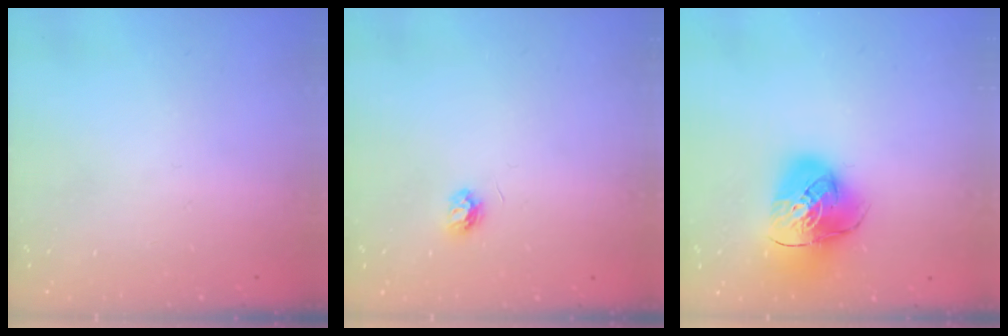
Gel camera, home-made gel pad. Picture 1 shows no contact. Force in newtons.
{"total": 3.8, "press": 3.8, "slide": 0.5}
{"total": 13.4, "press": 13.3, "slide": 1.7}